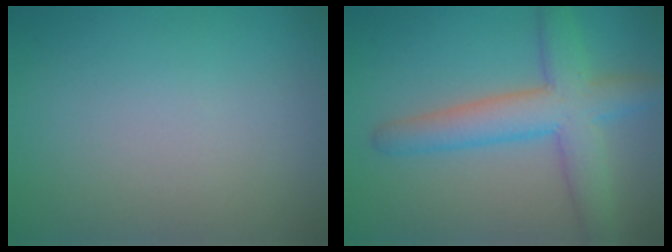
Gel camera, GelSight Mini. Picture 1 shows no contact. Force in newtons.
{"total": 6.2, "press": 6.2, "slide": 0.3}